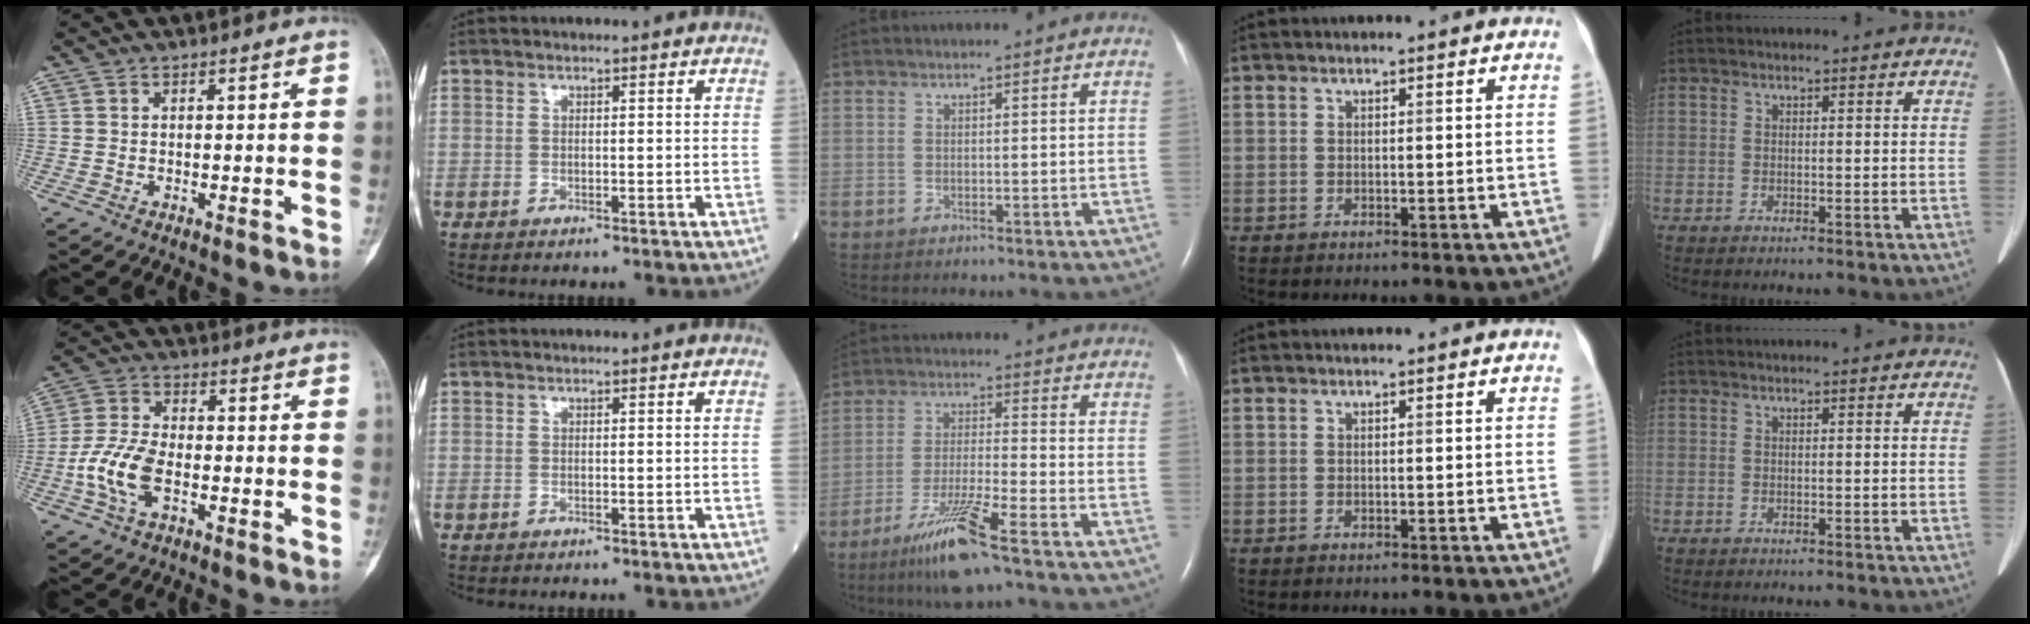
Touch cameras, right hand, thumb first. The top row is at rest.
{"thumb": {"total": 9.2, "force": [-2.9, 4.9, 7.2], "torque": [-0.157, 0.018, -0.060]}, "middle": {"total": 9.9, "force": [-6.6, -0.5, 7.4], "torque": [-0.147, -0.032, -0.126]}}